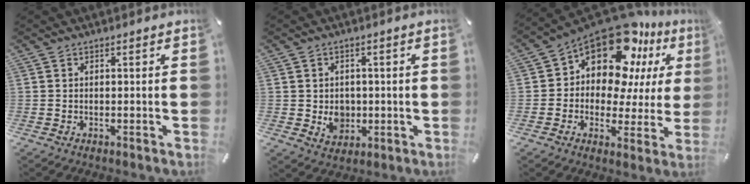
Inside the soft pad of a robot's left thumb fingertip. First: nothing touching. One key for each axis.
{"total": 5.6, "fx": -0.4, "fy": 5.1, "fz": 2.3, "tx": -0.011, "ty": -0.001, "tz": -0.007}
{"total": 15.7, "fx": 10.6, "fy": 7.9, "fz": 8.4, "tx": -0.168, "ty": -0.095, "tz": 0.180}